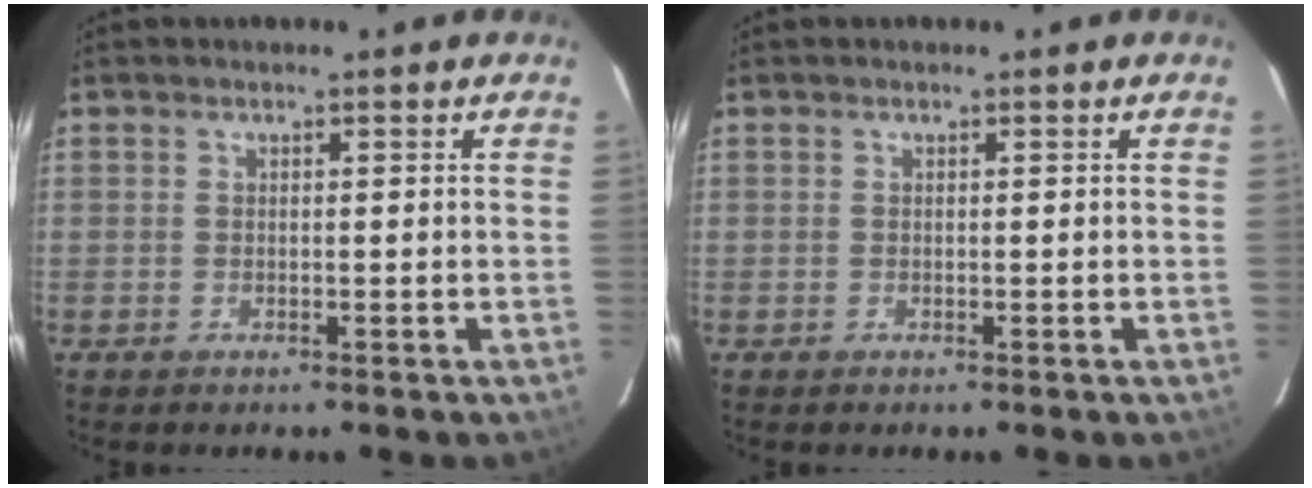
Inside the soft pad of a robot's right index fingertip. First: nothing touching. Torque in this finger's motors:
{"motor_torque": [0.00, 0.00, 0.00, 0.00]}